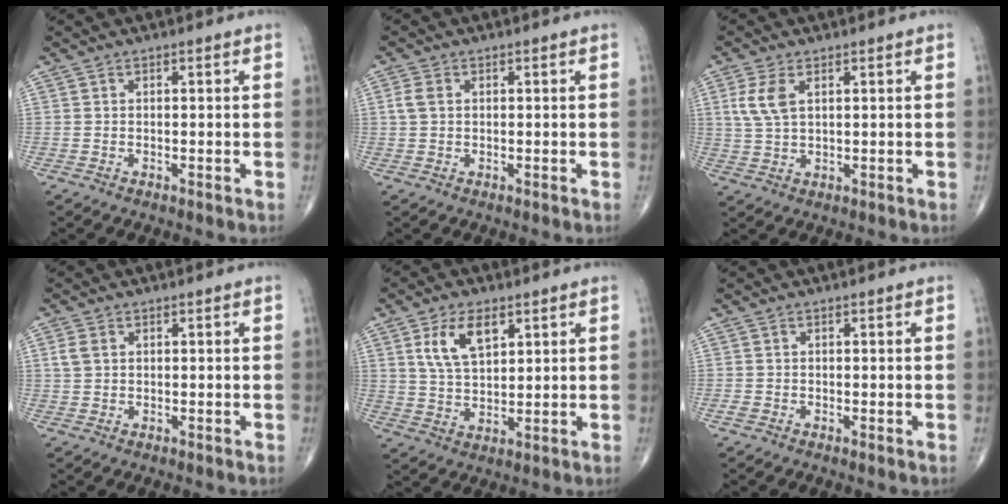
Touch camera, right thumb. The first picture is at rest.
{"total": 2.3, "force": [0.4, 1.6, 1.6], "torque": [-0.041, 0.007, 0.008]}
{"total": 5.3, "force": [1.8, 2.7, 4.2], "torque": [-0.098, 0.002, 0.041]}
{"total": 2.3, "force": [0.6, 1.6, 1.4], "torque": [-0.035, 0.006, 0.015]}
{"total": 8.5, "force": [3.7, 4.3, 6.3], "torque": [-0.104, -0.014, 0.075]}
{"total": 0.9, "force": [-0.4, 0.5, 0.7], "torque": [-0.015, -0.004, -0.011]}